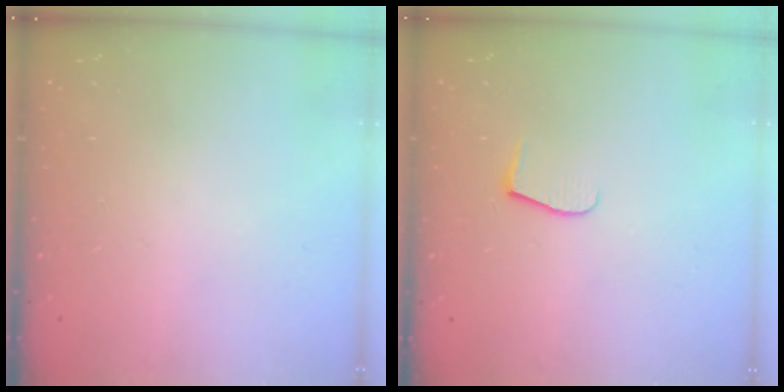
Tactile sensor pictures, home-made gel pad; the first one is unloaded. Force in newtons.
{"total": 6.2, "press": 6.2, "slide": 0.4}